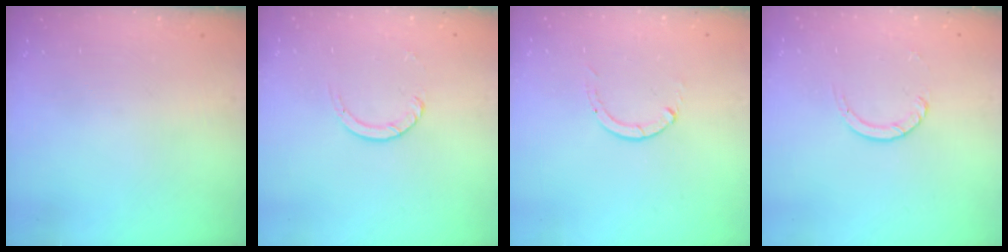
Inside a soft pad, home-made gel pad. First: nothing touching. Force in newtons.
{"total": 2.7, "press": 2.7, "slide": 0.3}
{"total": 0.0}
{"total": 2.7, "press": 2.7, "slide": 0.3}